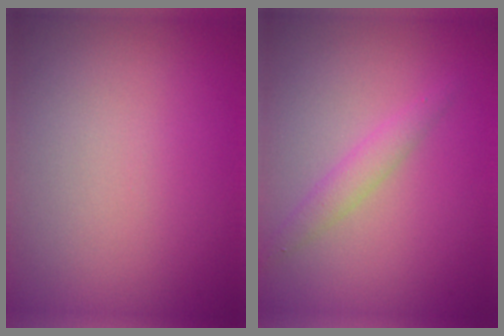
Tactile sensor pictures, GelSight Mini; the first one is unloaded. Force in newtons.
{"total": 1.7, "press": 1.7, "slide": 0.1}